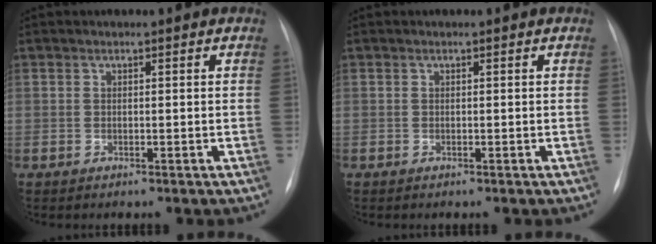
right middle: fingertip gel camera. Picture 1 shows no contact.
{"total": 0.0}